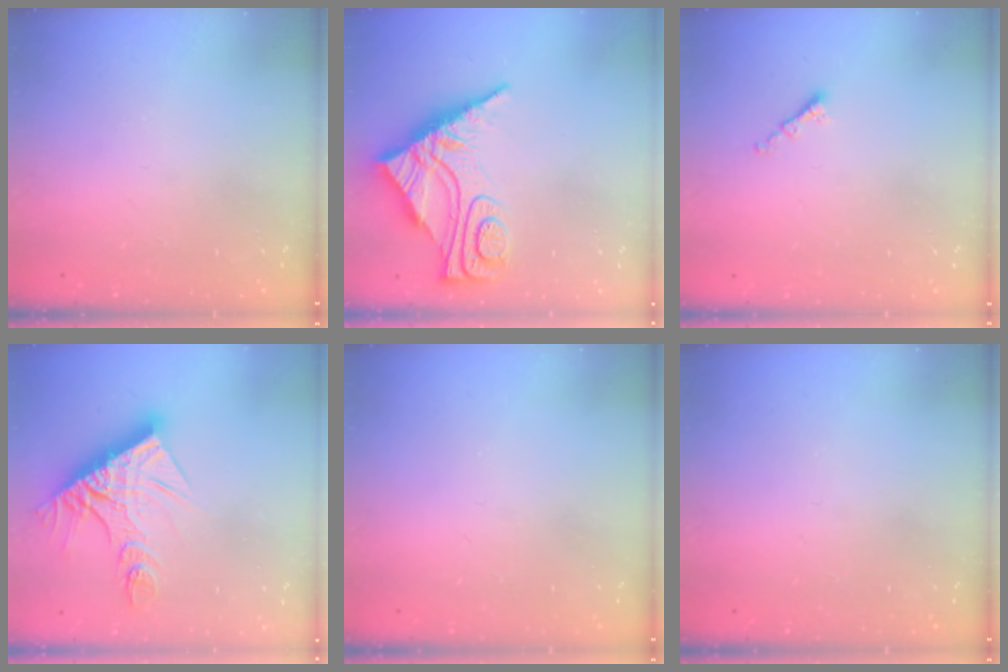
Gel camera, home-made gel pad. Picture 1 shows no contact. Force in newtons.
{"total": 12.3, "press": 12.2, "slide": 1.2}
{"total": 1.4, "press": 1.3, "slide": 0.5}
{"total": 17.1, "press": 17.0, "slide": 1.8}
{"total": 0.0}
{"total": 0.0}